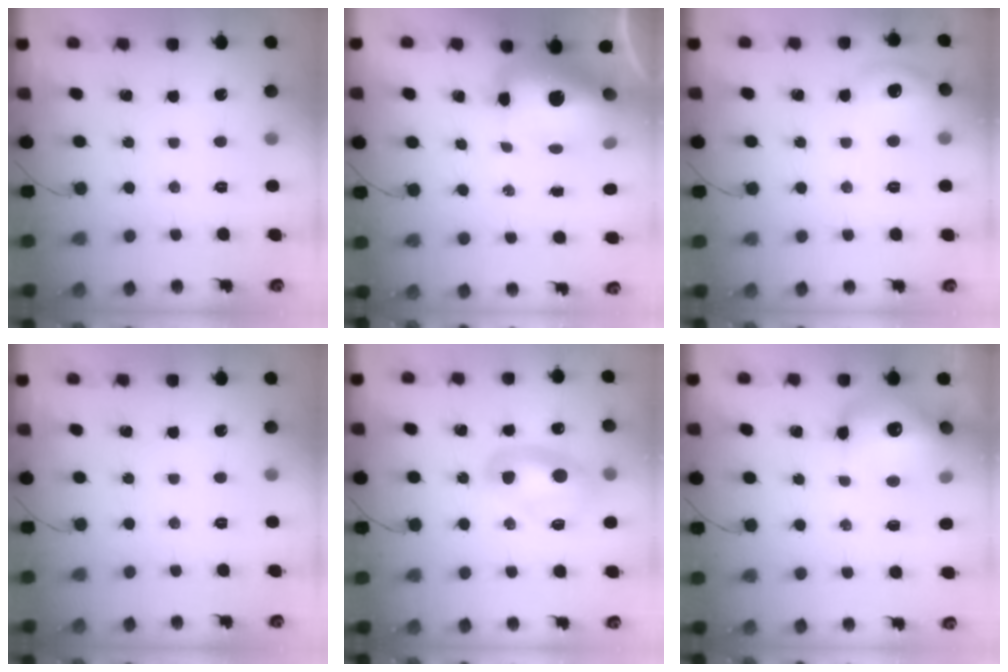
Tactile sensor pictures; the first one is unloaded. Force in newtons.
{"total": 15.6, "press": 15.2, "slide": 3.5}
{"total": 9.2, "press": 8.2, "slide": 4.0}
{"total": 0.0}
{"total": 10.2, "press": 10.2, "slide": 0.8}
{"total": 14.6, "press": 14.2, "slide": 3.0}